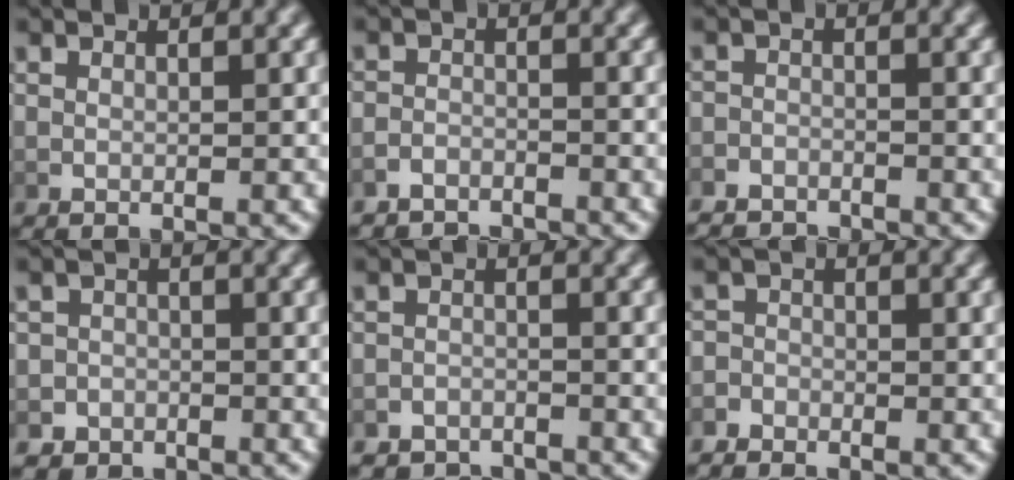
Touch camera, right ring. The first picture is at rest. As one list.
[{"total": 3.7, "force": [-3.7, 0.8, -0.1], "torque": [0.004, -0.014, -0.061]}, {"total": 3.9, "force": [-3.8, 0.9, 0.0], "torque": [0.006, -0.016, -0.064]}, {"total": 4.0, "force": [-2.7, 3.0, -0.3], "torque": [0.008, -0.010, -0.053]}, {"total": 4.2, "force": [-4.0, 1.2, -0.1], "torque": [0.012, -0.013, -0.067]}, {"total": 2.4, "force": [-2.1, 1.0, -0.2], "torque": [0.005, -0.013, -0.038]}]